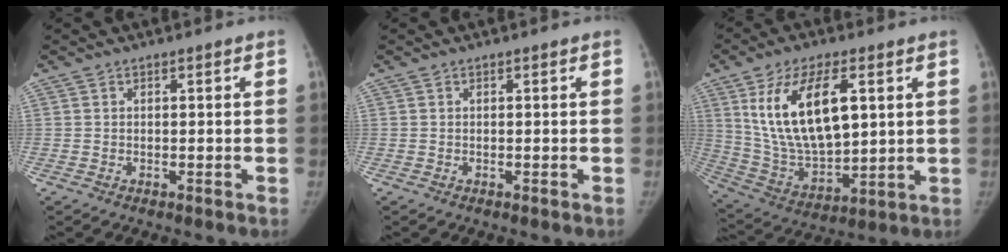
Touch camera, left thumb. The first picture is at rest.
{"total": 0.0}
{"total": 19.4, "force": [5.9, 9.6, 15.8], "torque": [-0.273, -0.020, 0.122]}